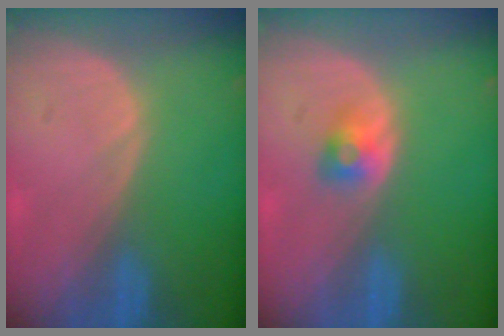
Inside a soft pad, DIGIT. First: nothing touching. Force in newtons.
{"total": 2.7, "press": 2.4, "slide": 1.1}